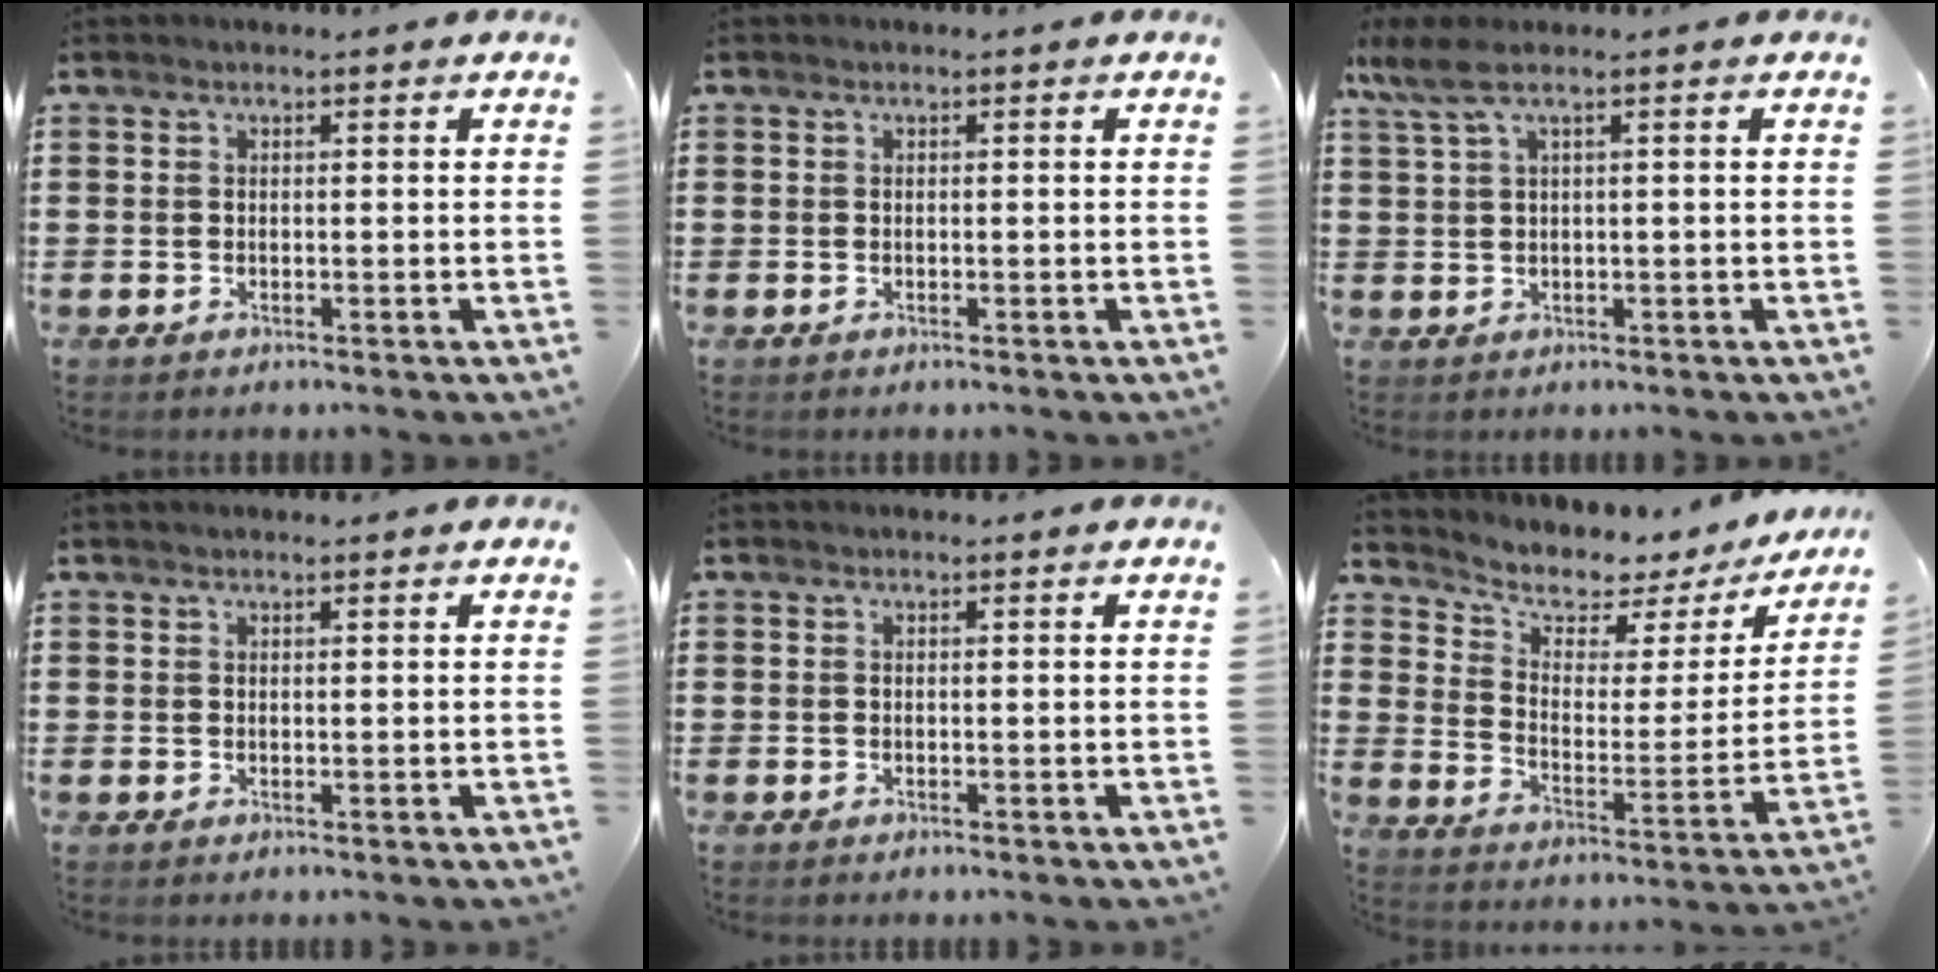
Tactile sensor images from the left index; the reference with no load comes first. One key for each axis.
{"total": 0.0}
{"total": 3.1, "fx": 1.1, "fy": 0.4, "fz": 2.9, "tx": -0.074, "ty": -0.006, "tz": 0.014}
{"total": 0.6, "fx": 0.5, "fy": 0.1, "fz": 0.3, "tx": -0.006, "ty": 0.000, "tz": 0.011}
{"total": 0.0}
{"total": 4.6, "fx": 4.0, "fy": 2.0, "fz": 1.4, "tx": -0.047, "ty": -0.033, "tz": 0.059}